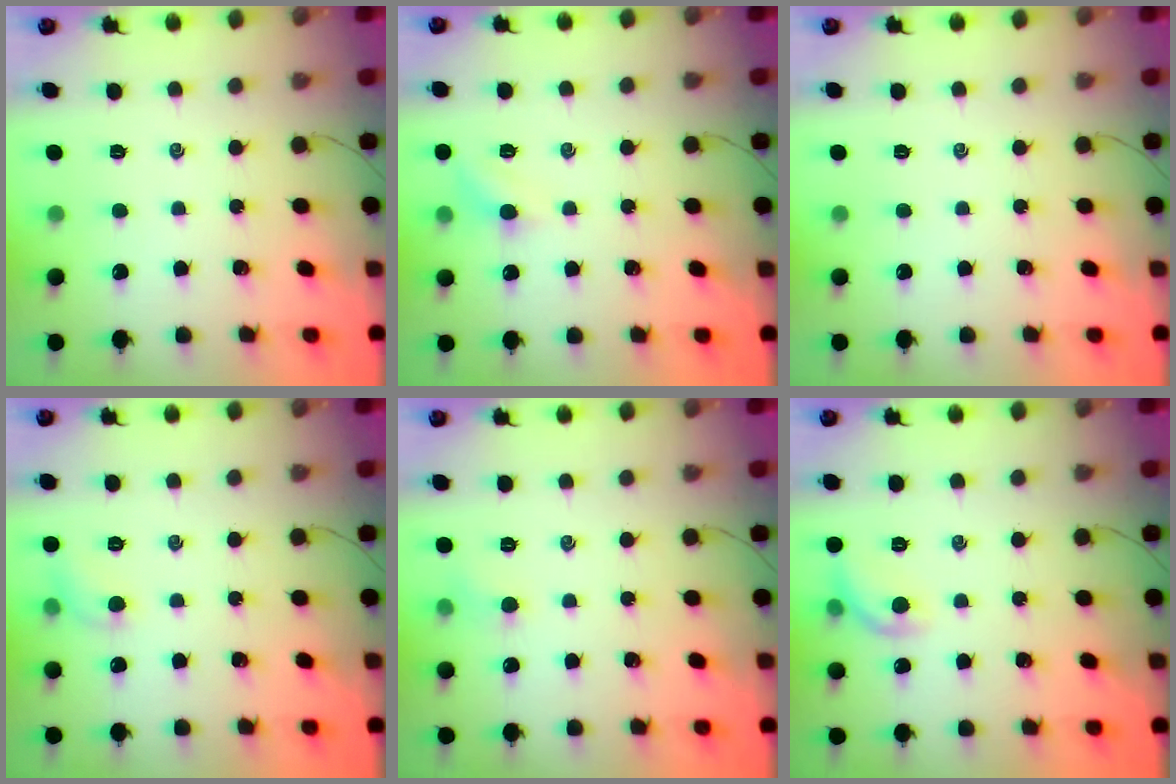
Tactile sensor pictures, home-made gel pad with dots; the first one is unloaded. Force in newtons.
{"total": 6.0, "press": 5.8, "slide": 1.5}
{"total": 0.0}
{"total": 5.2, "press": 5.0, "slide": 1.2}
{"total": 4.4, "press": 4.2, "slide": 1.3}
{"total": 6.9, "press": 6.8, "slide": 1.3}